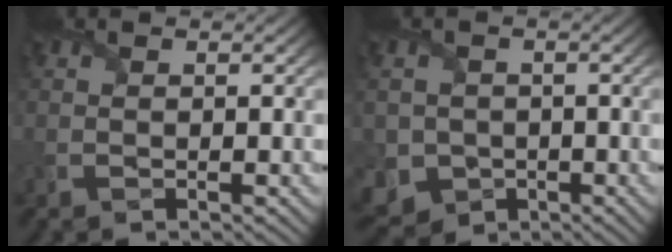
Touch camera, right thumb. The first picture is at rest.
{"total": 6.3, "force": [-2.0, 5.6, 2.1], "torque": [-0.066, -0.022, -0.041]}